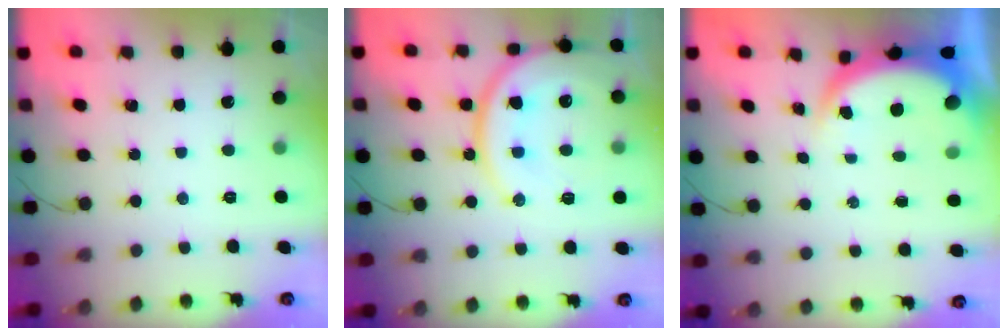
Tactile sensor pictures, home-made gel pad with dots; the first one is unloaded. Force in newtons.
{"total": 18.3, "press": 17.9, "slide": 3.8}
{"total": 5.2, "press": 5.1, "slide": 0.8}